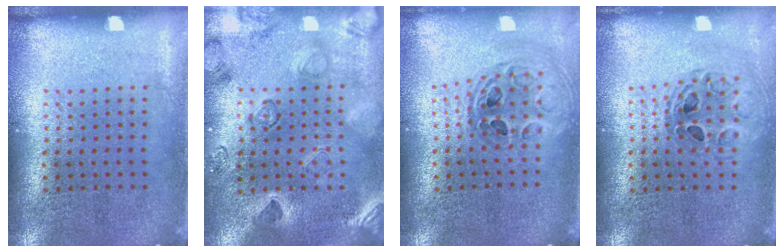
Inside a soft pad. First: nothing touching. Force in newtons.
{"total": 2.4, "press": 2.3, "slide": 0.7}
{"total": 1.0, "press": 1.0, "slide": 0.2}
{"total": 0.8, "press": 0.7, "slide": 0.2}